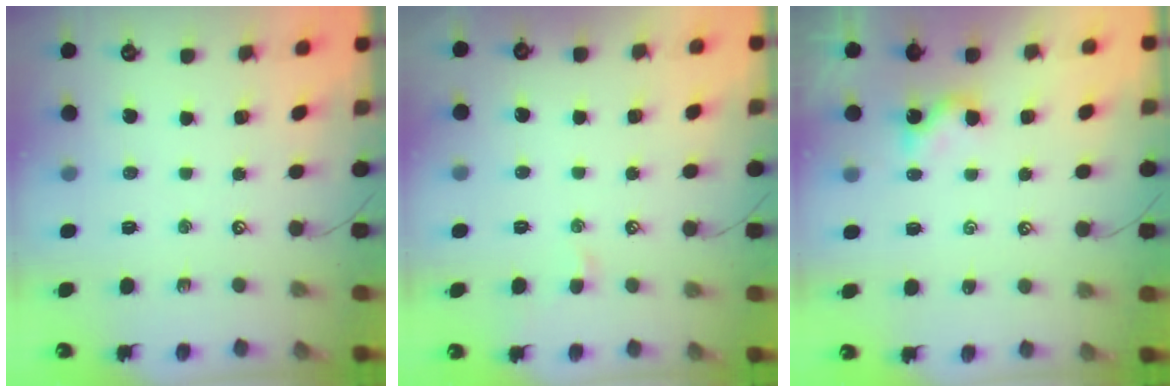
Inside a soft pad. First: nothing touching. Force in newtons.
{"total": 0.6, "press": 0.1, "slide": 0.5}
{"total": 1.2, "press": 1.2, "slide": 0.2}